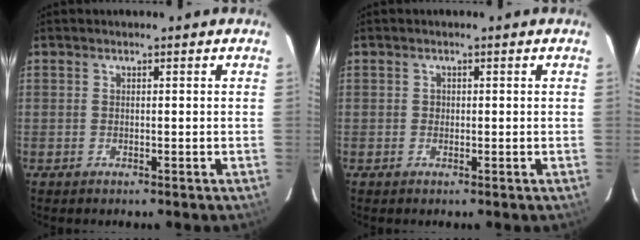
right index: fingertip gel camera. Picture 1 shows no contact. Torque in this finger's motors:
{"motor_torque": [0.10, 0.01, 0.05, 0.01]}